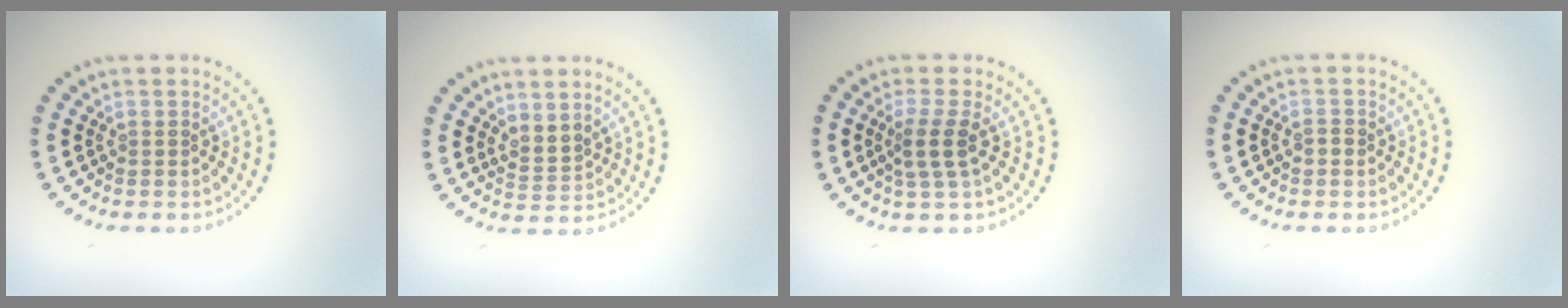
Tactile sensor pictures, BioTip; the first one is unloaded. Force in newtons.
{"total": 1.8, "press": 1.3, "slide": 1.2}
{"total": 2.2, "press": 1.8, "slide": 1.4}
{"total": 0.8, "press": 0.8, "slide": 0.2}